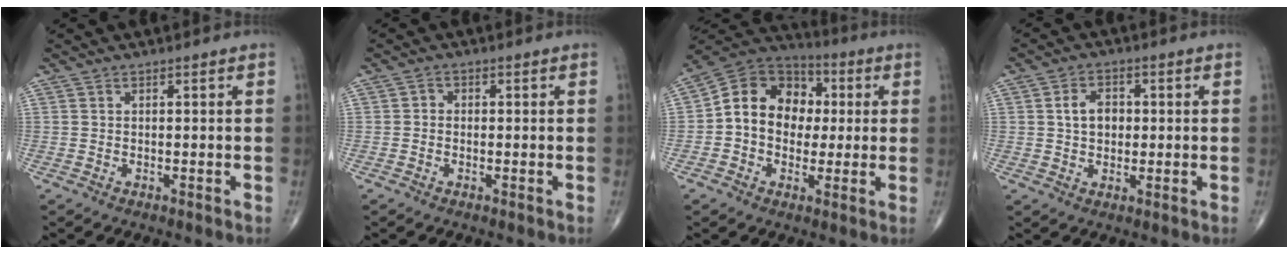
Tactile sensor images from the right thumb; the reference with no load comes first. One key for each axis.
{"total": 1.3, "fx": -0.3, "fy": 1.1, "fz": 0.5, "tx": 0.005, "ty": 0.005, "tz": -0.011}
{"total": 14.1, "fx": 0.9, "fy": 11.5, "fz": 8.2, "tx": -0.097, "ty": 0.032, "tz": 0.004}
{"total": 5.4, "fx": 0.6, "fy": 3.9, "fz": 3.7, "tx": -0.046, "ty": 0.007, "tz": 0.007}